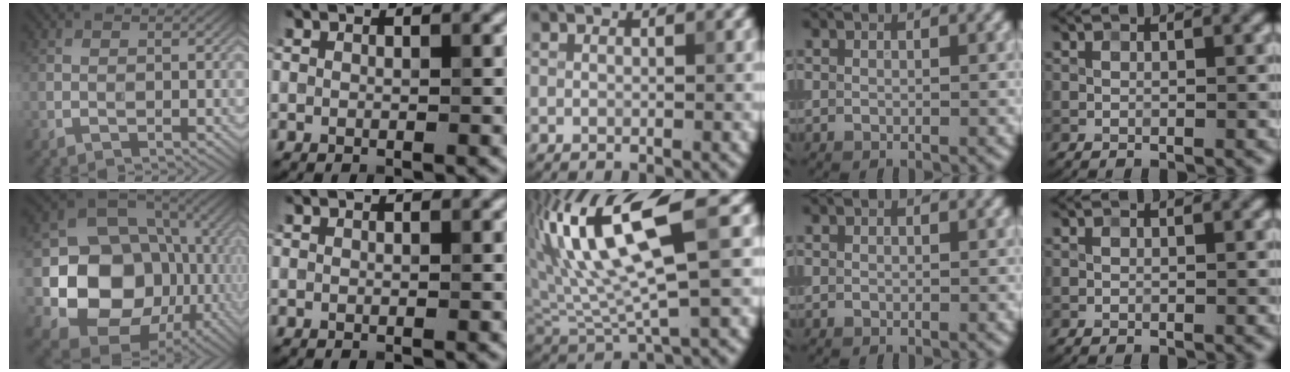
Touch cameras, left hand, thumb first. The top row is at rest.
{"thumb": {"total": 15.9, "force": [-2.7, 13.1, 8.7], "torque": [-0.161, -0.043, -0.042]}, "middle": {"total": 10.9, "force": [4.1, 2.9, 9.7], "torque": [-0.187, 0.011, 0.083]}}